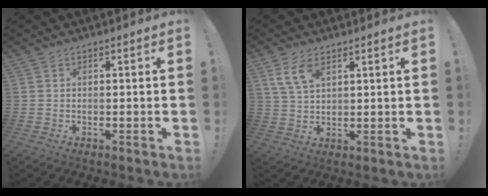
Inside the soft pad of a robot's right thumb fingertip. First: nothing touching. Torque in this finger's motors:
{"motor_torque": [1.75, 1.75, 0.39, 0.08, 0.21]}